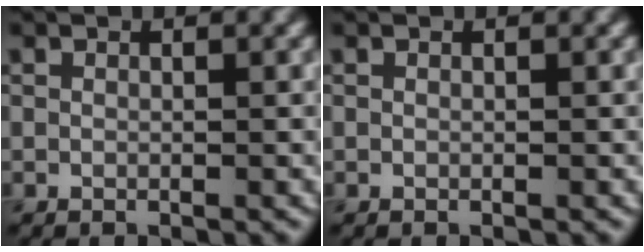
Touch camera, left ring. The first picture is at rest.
{"total": 0.0}